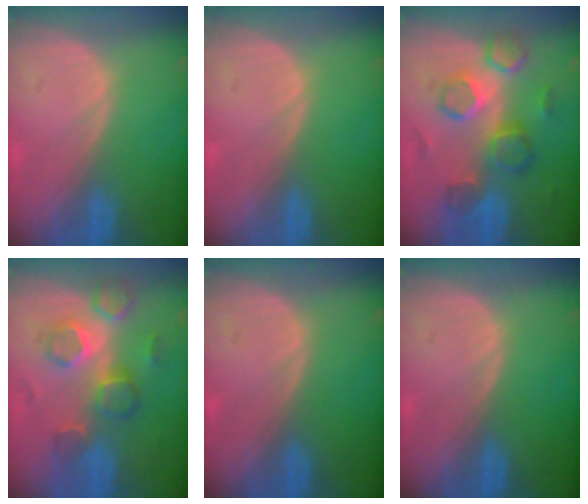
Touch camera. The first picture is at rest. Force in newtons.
{"total": 0.0}
{"total": 8.8, "press": 8.5, "slide": 2.3}
{"total": 8.9, "press": 7.7, "slide": 4.5}
{"total": 0.0}
{"total": 0.0}